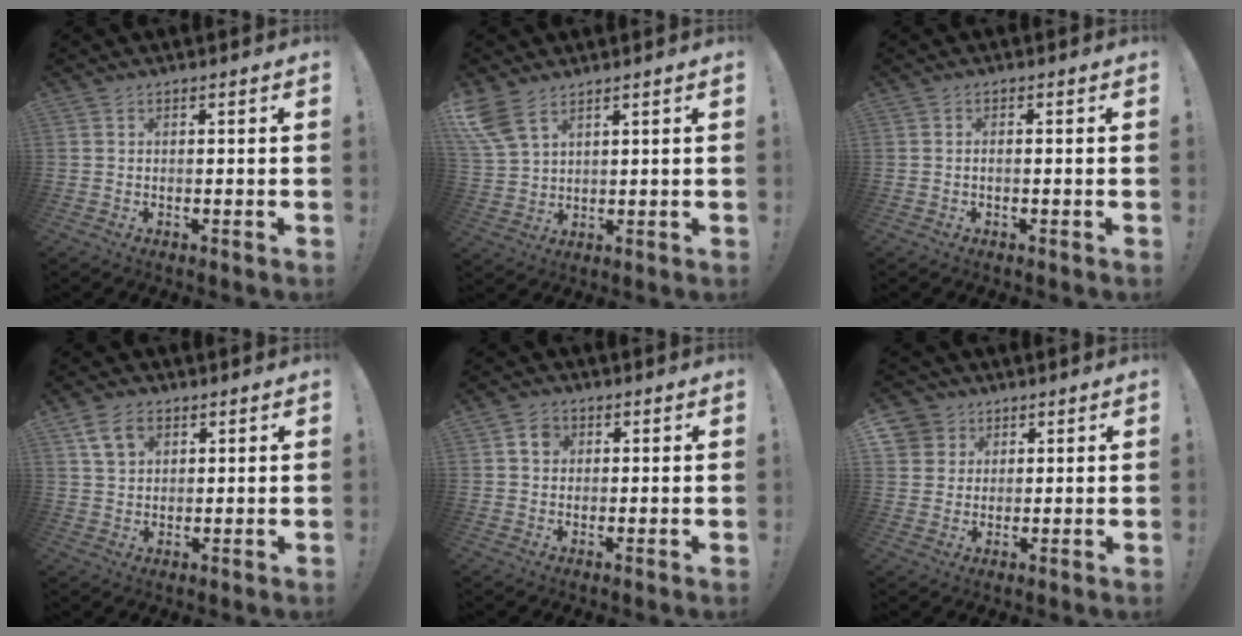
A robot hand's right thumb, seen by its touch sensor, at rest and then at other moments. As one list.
[{"total": 8.0, "force": [5.3, 3.6, 4.8], "torque": [-0.105, -0.018, 0.108]}, {"total": 0.9, "force": [-0.3, 0.1, 0.8], "torque": [-0.015, 0.001, -0.005]}, {"total": 7.2, "force": [3.8, 4.9, 3.8], "torque": [-0.068, -0.004, 0.075]}, {"total": 4.2, "force": [1.3, 3.6, 1.7], "torque": [-0.022, 0.002, 0.023]}, {"total": 6.4, "force": [3.1, 5.6, 0.7], "torque": [-0.011, -0.018, 0.062]}]